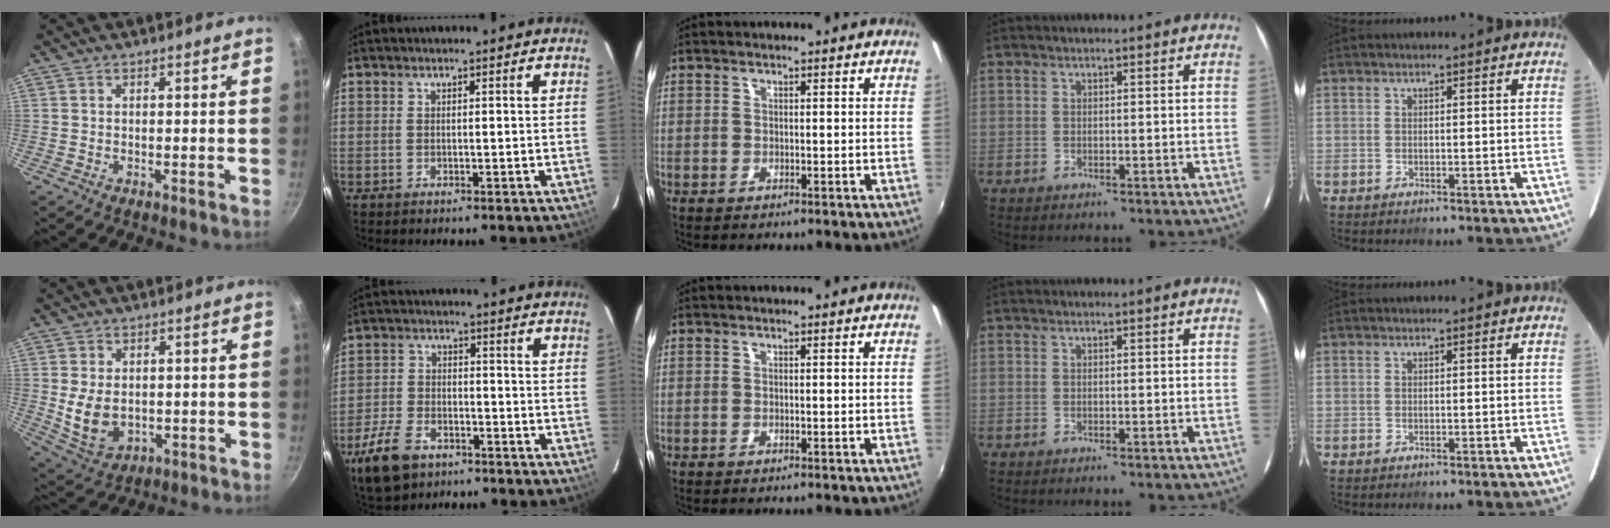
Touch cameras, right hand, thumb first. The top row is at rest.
{"thumb": {"total": 8.6, "force": [0.1, 6.0, 6.1], "torque": [-0.105, -0.013, 0.019]}, "index": {"total": 10.6, "force": [-6.6, 6.1, 5.5], "torque": [-0.143, -0.001, -0.125]}}